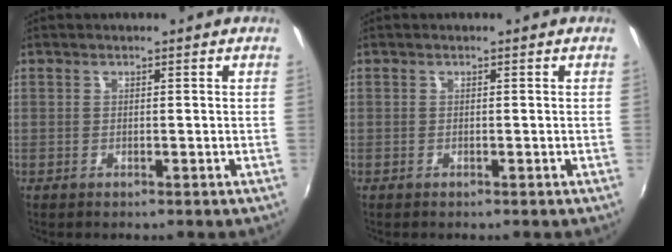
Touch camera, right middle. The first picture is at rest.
{"total": 0.0}